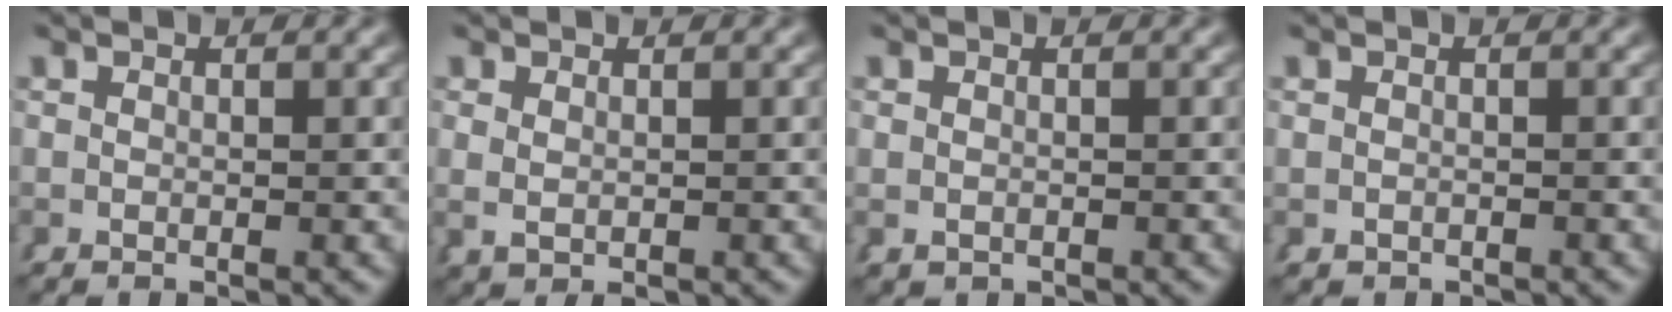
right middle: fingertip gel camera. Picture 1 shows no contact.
{"total": 1.3, "force": [0.2, 0.7, 1.0], "torque": [-0.024, -0.007, 0.015]}
{"total": 1.0, "force": [-0.4, 0.9, 0.4], "torque": [-0.020, -0.012, 0.001]}
{"total": 0.8, "force": [-0.7, 0.3, -0.1], "torque": [-0.007, -0.010, -0.005]}